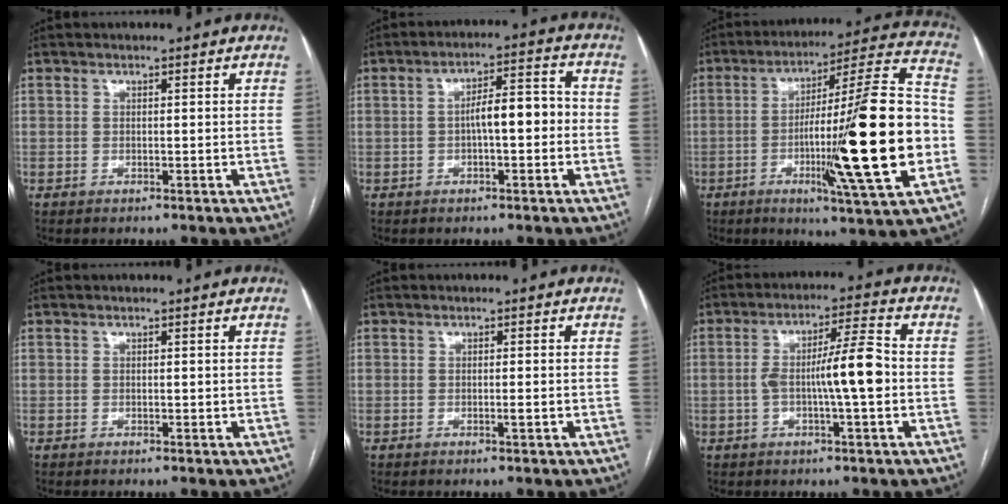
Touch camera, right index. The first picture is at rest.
{"total": 6.7, "force": [-0.8, 1.8, 6.4], "torque": [-0.104, 0.029, -0.013]}
{"total": 24.6, "force": [-5.0, 0.0, 24.0], "torque": [-0.346, -0.005, -0.089]}
{"total": 0.0}
{"total": 1.2, "force": [-0.3, -0.1, 1.1], "torque": [-0.020, -0.003, -0.003]}
{"total": 8.8, "force": [-1.1, 0.4, 8.7], "torque": [-0.150, 0.013, -0.022]}